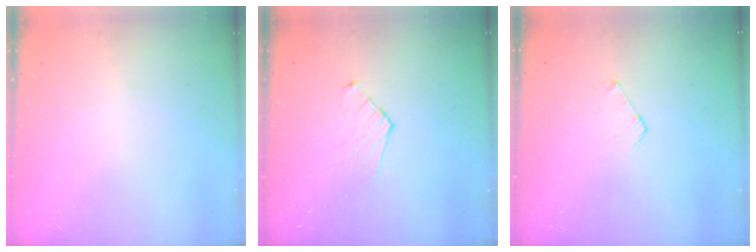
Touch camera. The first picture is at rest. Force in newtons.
{"total": 4.7, "press": 4.7, "slide": 0.4}
{"total": 3.7, "press": 3.6, "slide": 0.3}